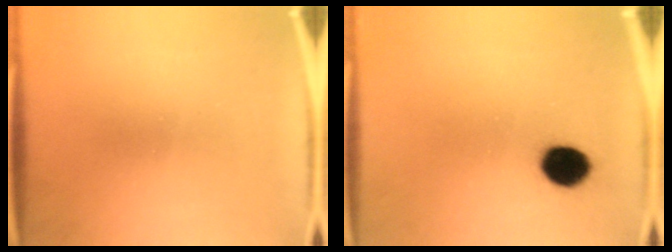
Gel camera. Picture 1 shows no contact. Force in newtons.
{"total": 7.8}